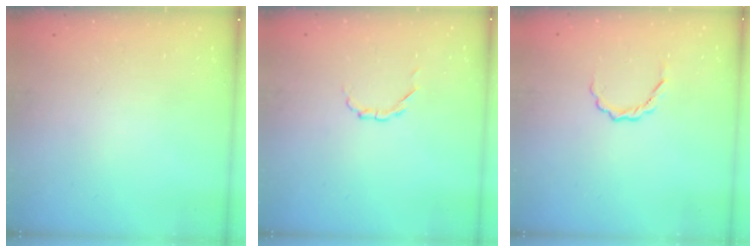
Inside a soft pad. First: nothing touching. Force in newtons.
{"total": 2.1, "press": 2.1, "slide": 0.6}
{"total": 3.3, "press": 3.2, "slide": 0.7}